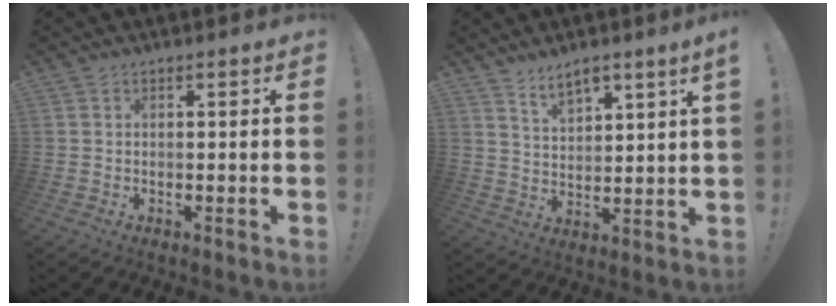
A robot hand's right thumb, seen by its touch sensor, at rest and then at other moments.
{"total": 6.1, "force": [5.1, 0.9, 3.2], "torque": [-0.053, -0.027, 0.089]}